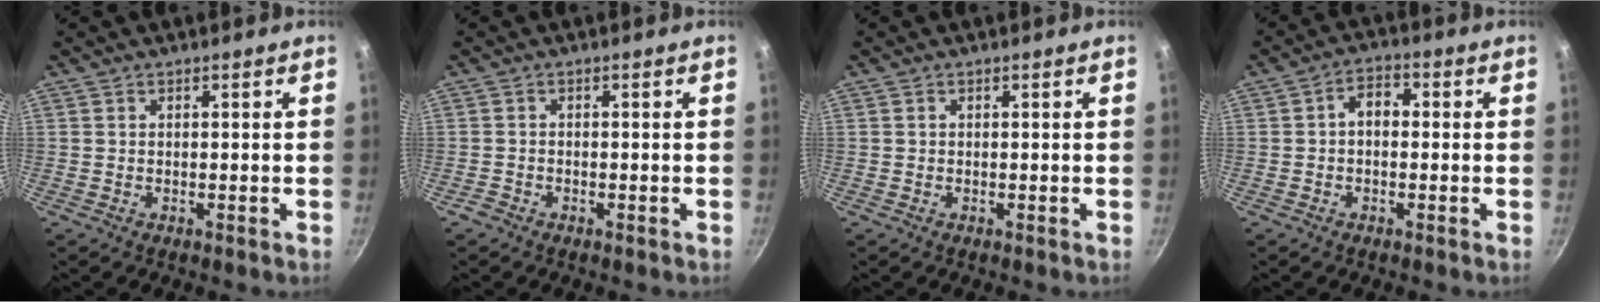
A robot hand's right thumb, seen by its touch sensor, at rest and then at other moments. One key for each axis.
{"total": 1.1, "fx": -0.8, "fy": 0.7, "fz": 0.2, "tx": -0.004, "ty": 0.002, "tz": -0.020}
{"total": 0.0}
{"total": 4.2, "fx": 0.0, "fy": 2.8, "fz": 3.1, "tx": -0.037, "ty": 0.017, "tz": -0.011}